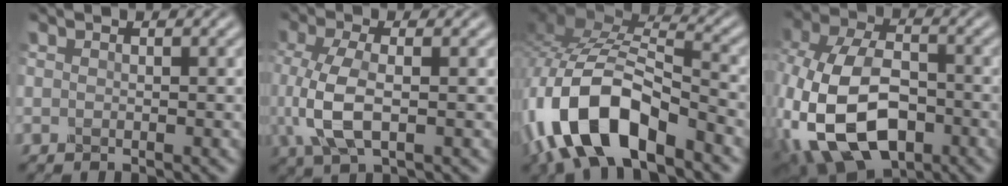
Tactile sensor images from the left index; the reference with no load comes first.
{"total": 5.3, "force": [-0.5, 2.5, 4.6], "torque": [-0.125, -0.001, -0.007]}
{"total": 11.5, "force": [-5.6, 5.6, 8.4], "torque": [-0.172, 0.003, -0.104]}
{"total": 14.2, "force": [-4.1, 9.1, 10.0], "torque": [-0.242, -0.023, -0.072]}